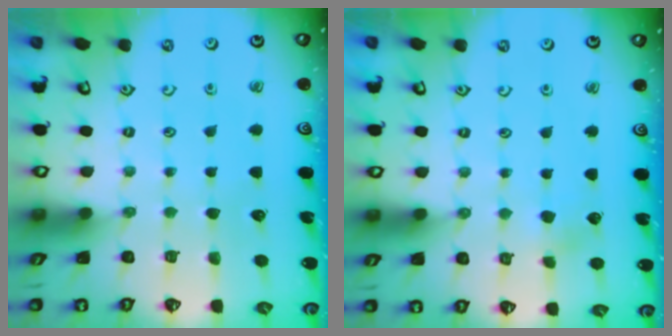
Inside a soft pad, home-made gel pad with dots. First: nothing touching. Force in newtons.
{"total": 1.8, "press": 1.7, "slide": 0.2}